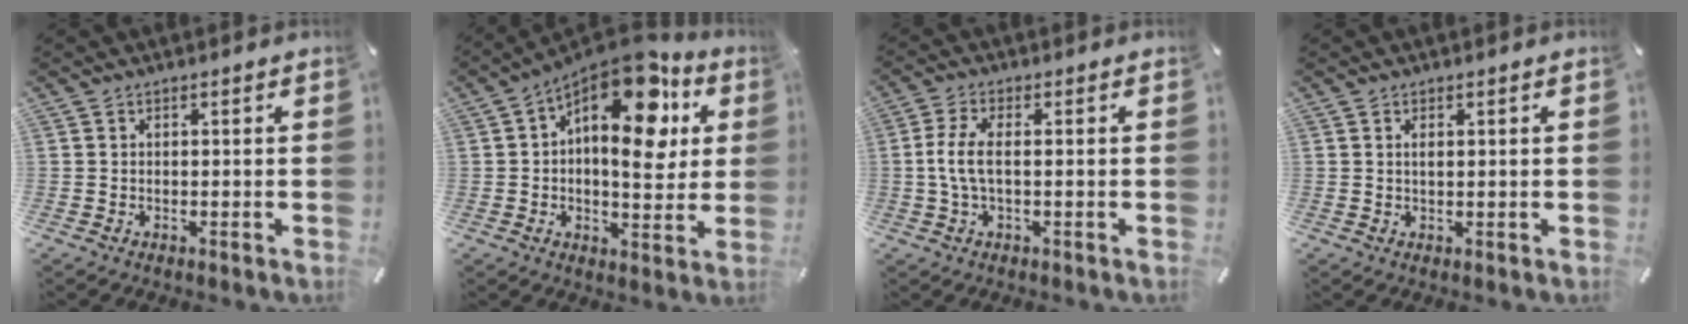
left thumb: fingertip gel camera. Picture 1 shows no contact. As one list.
[{"total": 17.1, "force": [8.4, 7.9, 12.7], "torque": [-0.185, -0.064, 0.141]}, {"total": 6.1, "force": [-0.1, 2.0, 5.8], "torque": [-0.125, -0.005, -0.008]}, {"total": 1.3, "force": [0.4, 0.4, 1.1], "torque": [-0.024, 0.001, 0.006]}]